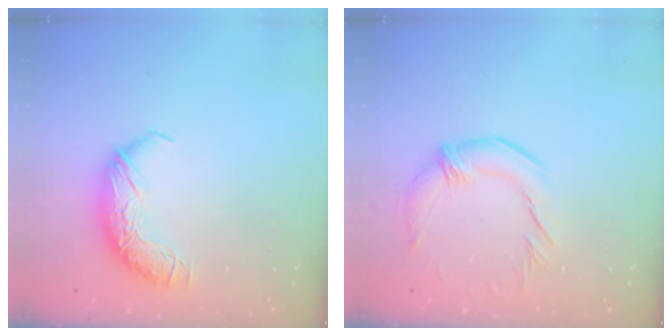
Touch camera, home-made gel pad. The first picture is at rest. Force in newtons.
{"total": 2.3, "press": 1.8, "slide": 1.4}